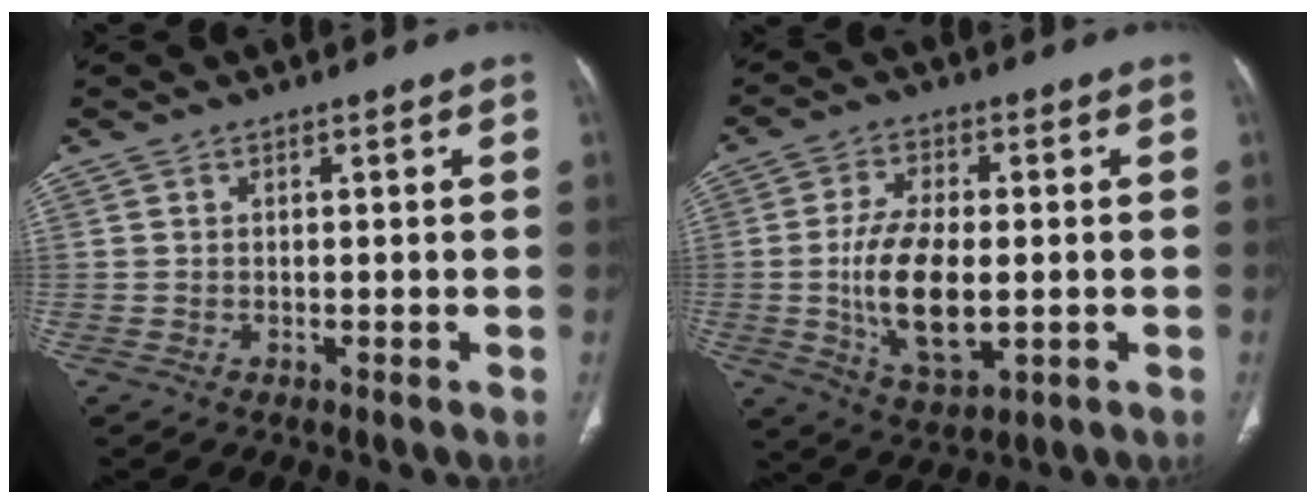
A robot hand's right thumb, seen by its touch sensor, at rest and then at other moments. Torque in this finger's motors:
{"motor_torque": [4.36, 0.63, 1.59, -1.06, 0.43]}